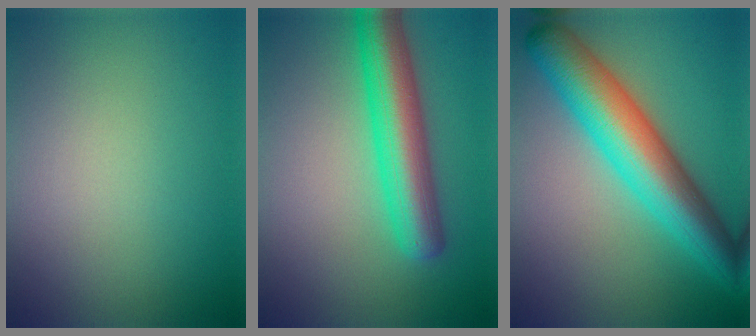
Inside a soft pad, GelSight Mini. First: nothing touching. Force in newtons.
{"total": 7.0, "press": 7.0, "slide": 0.2}
{"total": 9.6, "press": 9.6, "slide": 0.1}